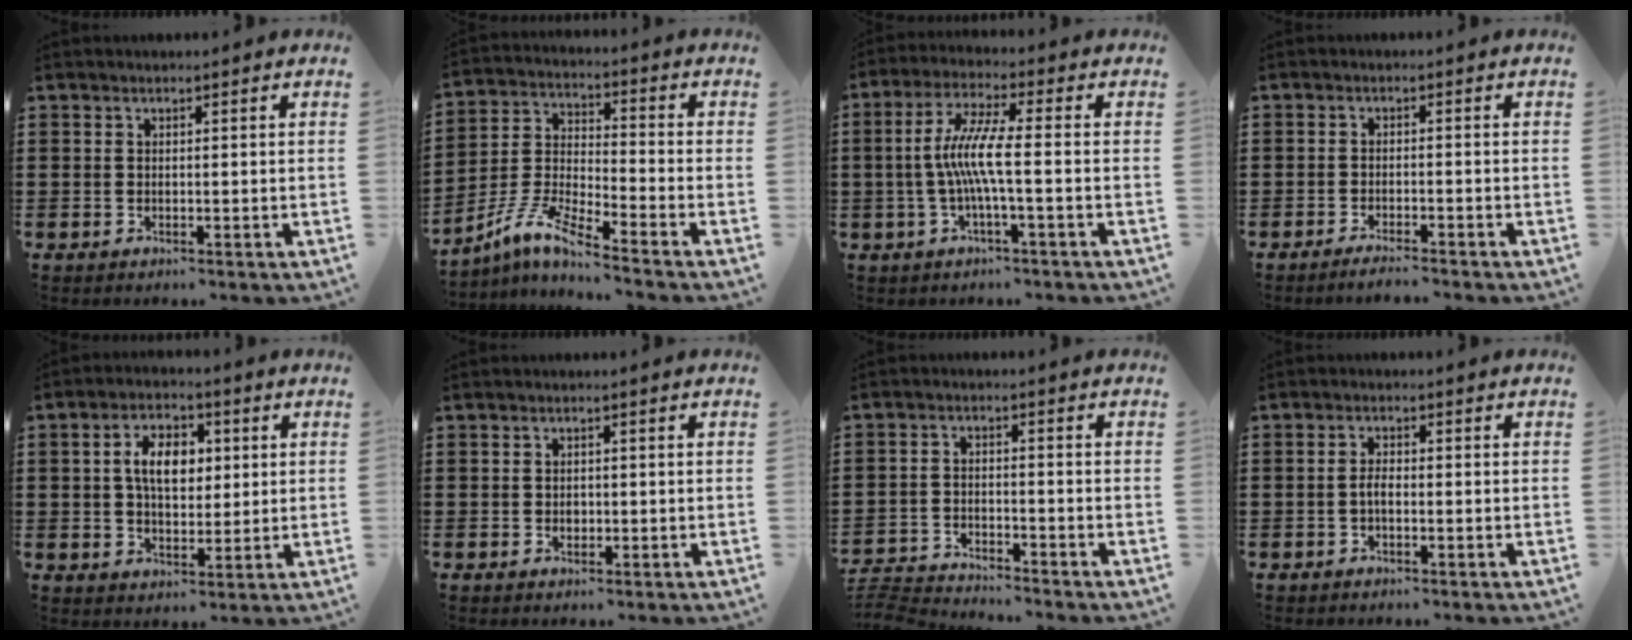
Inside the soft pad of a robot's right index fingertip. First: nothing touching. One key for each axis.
{"total": 7.2, "fx": -6.1, "fy": -0.3, "fz": 3.8, "tx": -0.105, "ty": -0.021, "tz": -0.129}
{"total": 7.4, "fx": -1.1, "fy": 0.4, "fz": 7.3, "tx": -0.152, "ty": -0.010, "tz": -0.030}
{"total": 1.9, "fx": -1.8, "fy": -0.3, "fz": 0.6, "tx": -0.010, "ty": -0.001, "tz": -0.034}
{"total": 6.7, "fx": 1.1, "fy": 4.1, "fz": 5.2, "tx": -0.098, "ty": 0.009, "tz": 0.012}
{"total": 1.0, "fx": 0.0, "fy": 0.8, "fz": 0.5, "tx": -0.010, "ty": 0.005, "tz": -0.002}
{"total": 3.9, "fx": -3.9, "fy": 0.0, "fz": 0.1, "tx": -0.023, "ty": -0.006, "tz": -0.088}
{"total": 1.9, "fx": -0.7, "fy": 0.6, "fz": 1.7, "tx": -0.040, "ty": -0.004, "tz": -0.015}